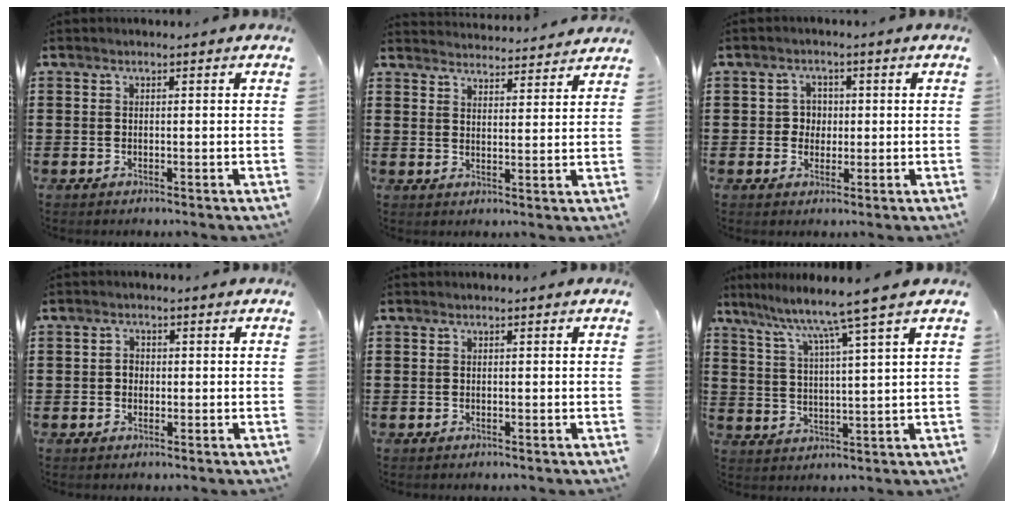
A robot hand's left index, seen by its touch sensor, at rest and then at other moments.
{"total": 3.7, "force": [3.7, -0.2, -0.3], "torque": [0.000, -0.027, 0.064]}
{"total": 2.9, "force": [0.0, 2.7, 0.9], "torque": [-0.023, 0.004, -0.007]}
{"total": 1.4, "force": [0.0, 1.2, 0.8], "torque": [-0.018, 0.007, -0.002]}
{"total": 0.0}
{"total": 6.9, "force": [5.4, -1.6, 3.8], "torque": [-0.097, -0.036, 0.083]}